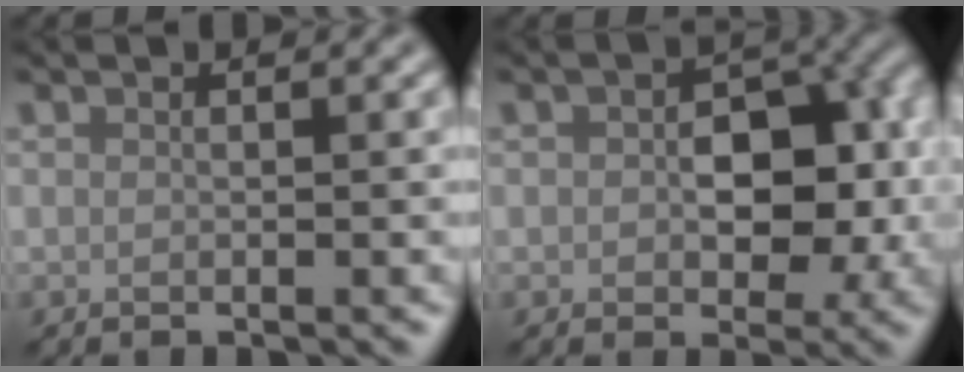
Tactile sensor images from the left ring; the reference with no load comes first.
{"total": 7.4, "force": [0.1, 4.7, 5.7], "torque": [-0.071, -0.001, -0.002]}